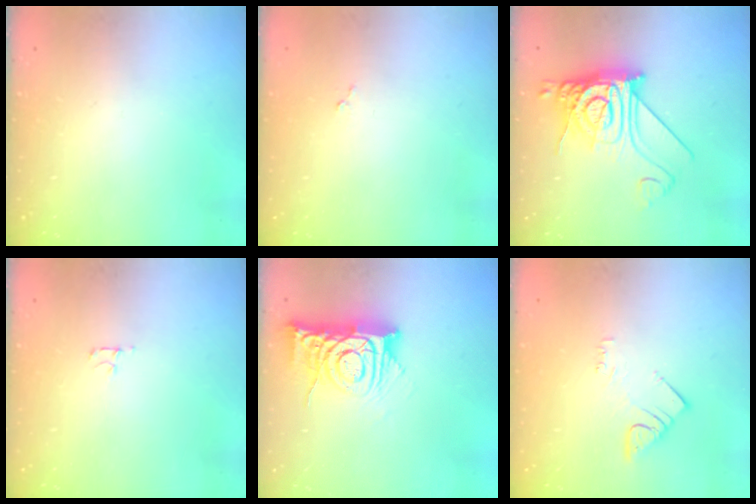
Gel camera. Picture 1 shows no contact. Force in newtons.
{"total": 3.5, "press": 3.5, "slide": 0.1}
{"total": 20.3, "press": 20.2, "slide": 2.3}
{"total": 2.7, "press": 2.7, "slide": 0.3}
{"total": 12.0, "press": 11.9, "slide": 1.2}
{"total": 3.1, "press": 3.0, "slide": 0.5}